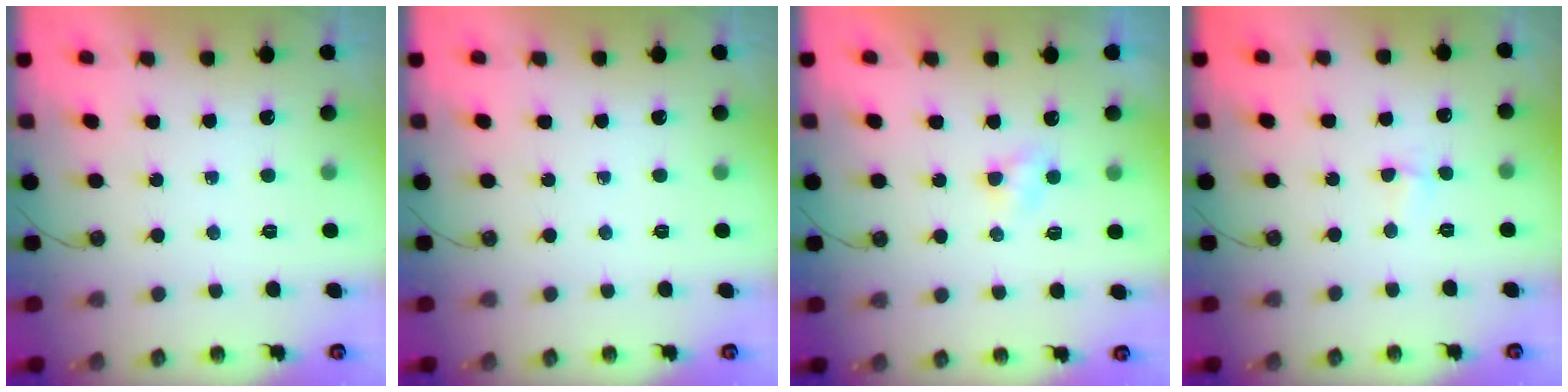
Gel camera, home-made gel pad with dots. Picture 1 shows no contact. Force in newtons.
{"total": 0.0}
{"total": 3.7, "press": 3.7, "slide": 0.3}
{"total": 2.0, "press": 1.9, "slide": 0.5}